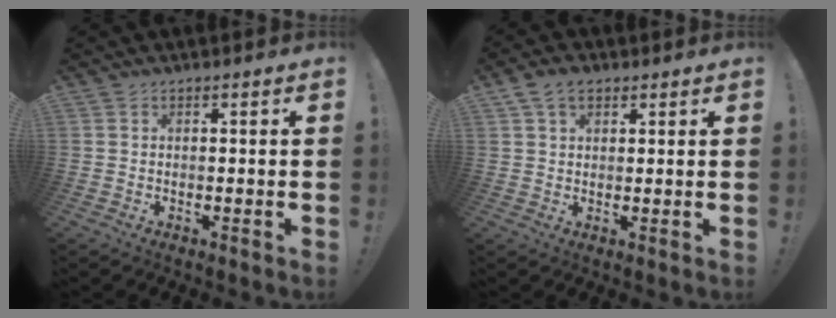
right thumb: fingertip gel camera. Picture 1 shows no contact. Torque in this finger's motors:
{"motor_torque": [0.00, 0.00, 0.00, 0.00, 0.00]}